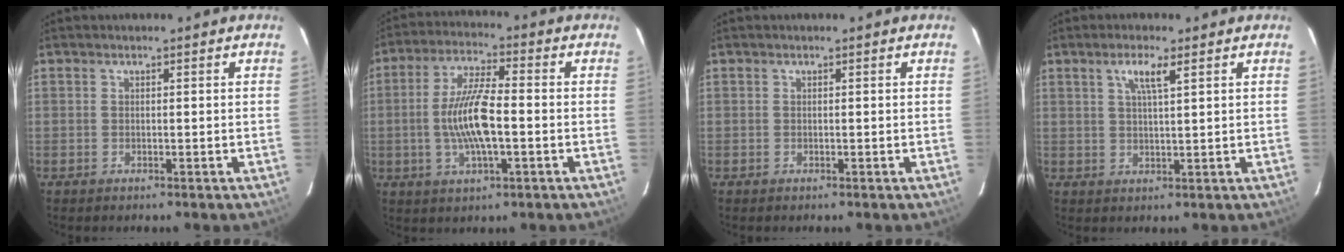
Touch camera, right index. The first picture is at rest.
{"total": 10.8, "force": [-1.7, 2.6, 10.4], "torque": [-0.205, 0.001, -0.033]}
{"total": 0.0}
{"total": 3.8, "force": [2.0, 0.3, 3.2], "torque": [-0.060, 0.003, 0.035]}